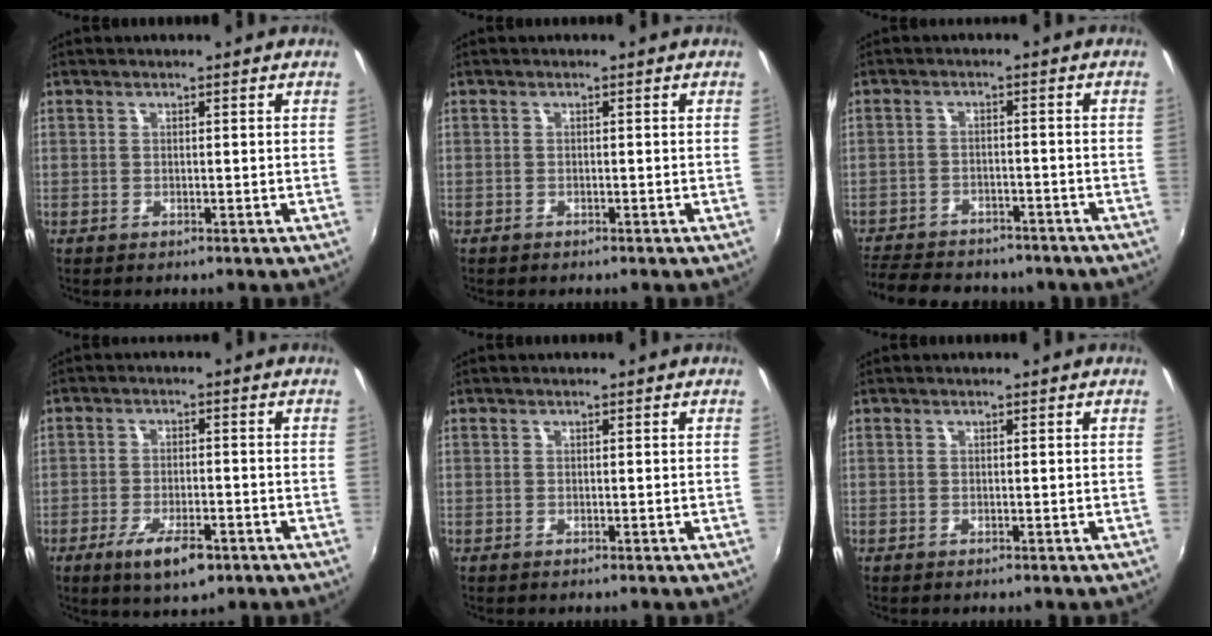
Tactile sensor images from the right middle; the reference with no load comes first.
{"total": 0.6, "force": [-0.5, 0.3, 0.0], "torque": [-0.003, 0.000, -0.010]}
{"total": 15.2, "force": [-12.5, 6.1, 6.2], "torque": [-0.146, -0.013, -0.176]}
{"total": 7.3, "force": [-4.2, 2.5, 5.5], "torque": [-0.118, -0.016, -0.069]}
{"total": 0.0}
{"total": 0.0}